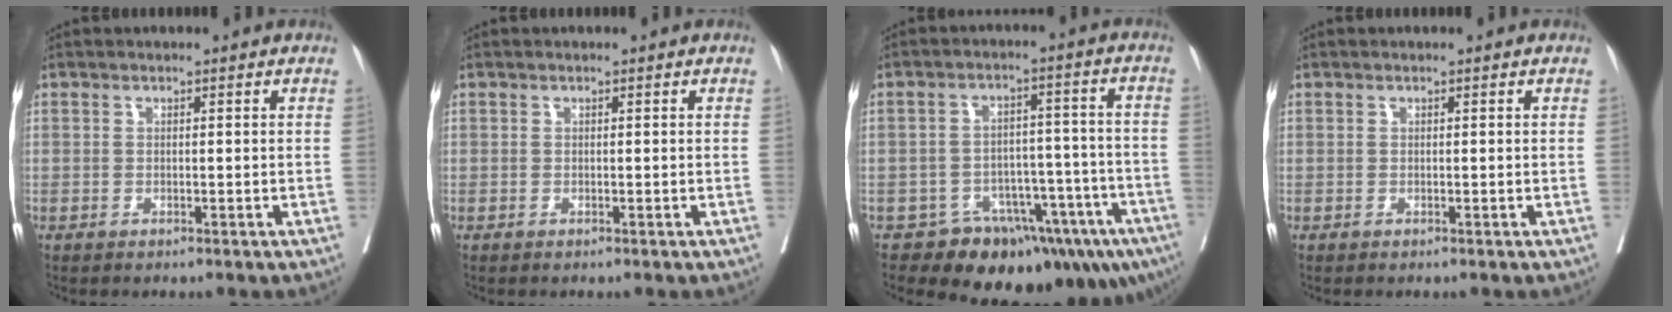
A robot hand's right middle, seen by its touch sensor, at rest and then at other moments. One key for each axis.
{"total": 0.0}
{"total": 14.8, "fx": -10.6, "fy": 6.3, "fz": 8.1, "tx": -0.040, "ty": 0.056, "tz": -0.133}
{"total": 0.0}